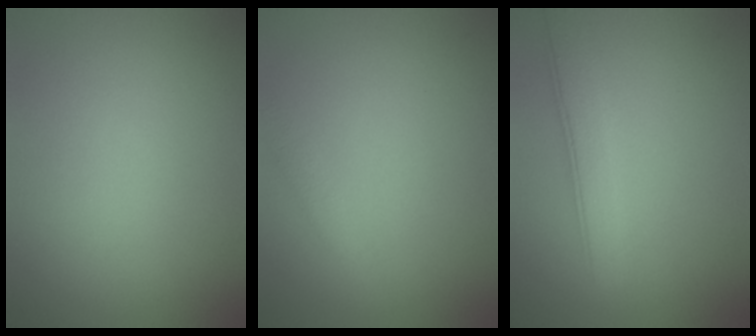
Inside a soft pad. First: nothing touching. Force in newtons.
{"total": 1.5, "press": 1.5, "slide": 0.1}
{"total": 3.9, "press": 3.9, "slide": 0.2}